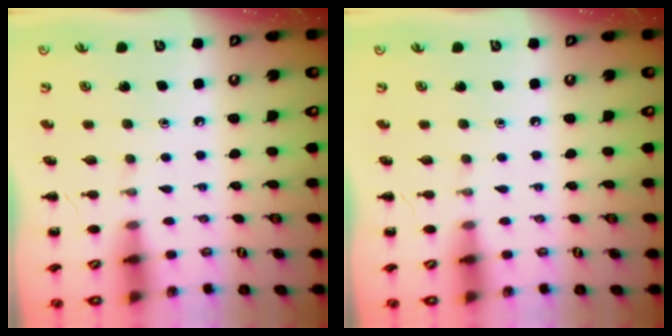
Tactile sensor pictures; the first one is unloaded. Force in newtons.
{"total": 0.0}